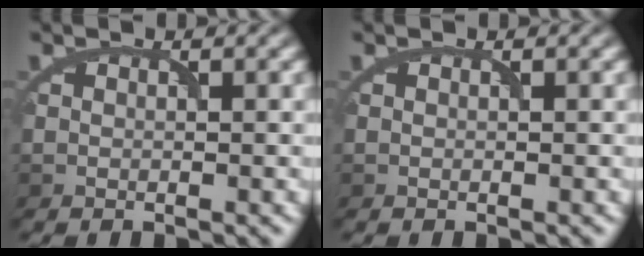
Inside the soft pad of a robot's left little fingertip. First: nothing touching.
{"total": 0.0}